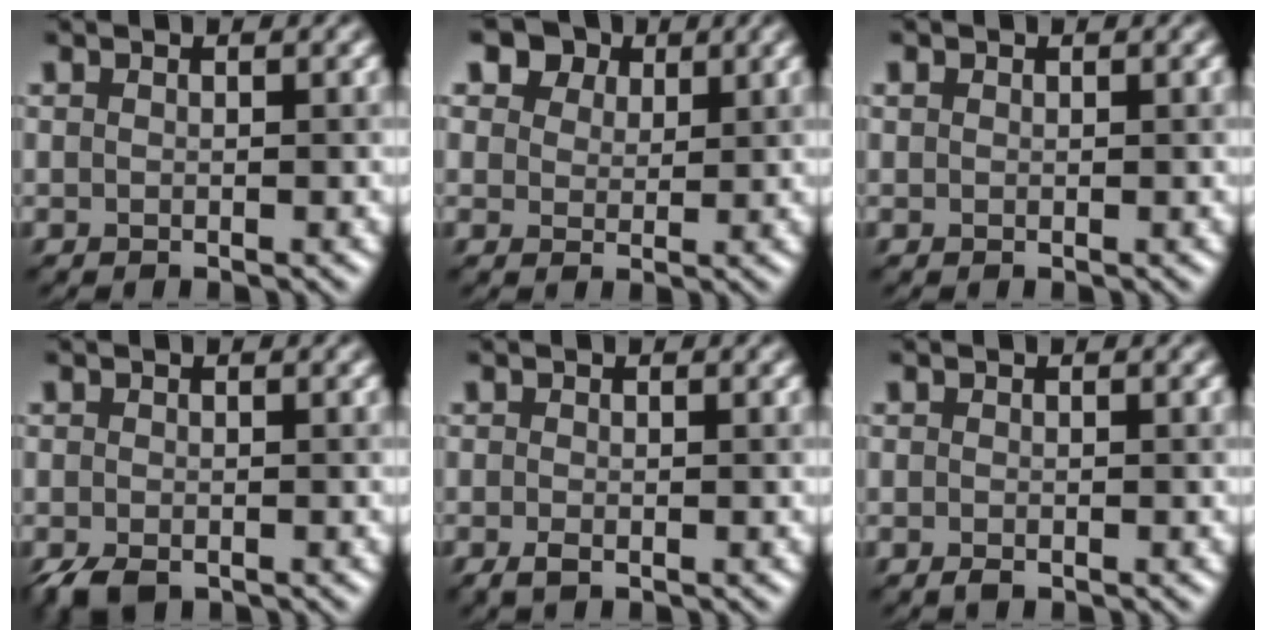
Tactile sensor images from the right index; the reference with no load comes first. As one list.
[{"total": 7.1, "force": [4.9, 4.3, 2.8], "torque": [-0.076, 0.006, 0.072]}, {"total": 0.5, "force": [0.4, 0.3, 0.0], "torque": [0.004, 0.002, 0.005]}, {"total": 2.9, "force": [-1.9, 1.5, 1.6], "torque": [-0.033, -0.006, -0.036]}, {"total": 1.2, "force": [-0.6, 0.5, 0.8], "torque": [-0.023, -0.003, -0.013]}, {"total": 0.8, "force": [-0.5, 0.4, 0.5], "torque": [-0.012, -0.001, -0.010]}]